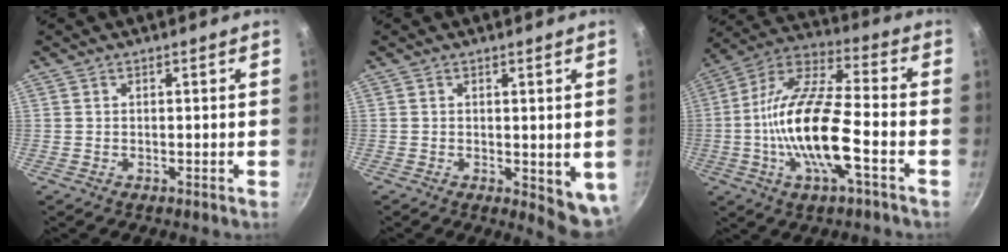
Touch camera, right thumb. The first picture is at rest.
{"total": 6.6, "force": [-0.4, 3.1, 5.8], "torque": [-0.061, -0.008, 0.000]}
{"total": 18.5, "force": [-4.4, 5.9, 16.9], "torque": [-0.323, 0.035, -0.102]}